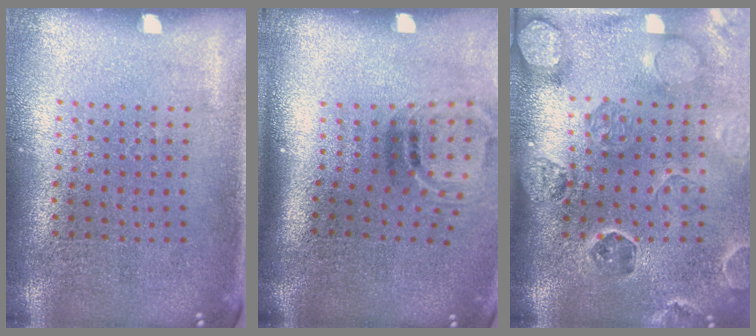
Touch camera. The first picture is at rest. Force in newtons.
{"total": 1.9, "press": 1.2, "slide": 1.5}
{"total": 2.7, "press": 2.6, "slide": 0.5}